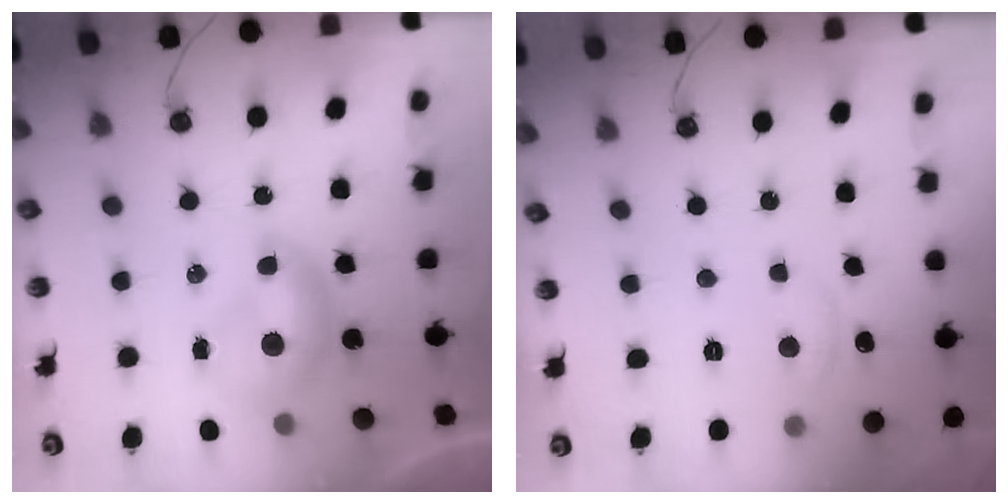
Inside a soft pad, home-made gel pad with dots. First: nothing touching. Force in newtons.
{"total": 1.1, "press": 0.8, "slide": 0.7}